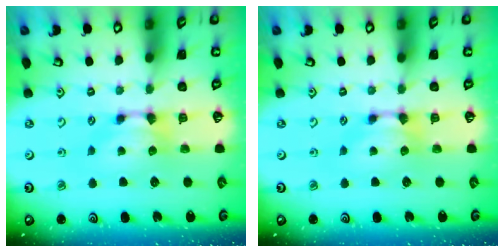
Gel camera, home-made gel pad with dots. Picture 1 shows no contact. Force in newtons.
{"total": 0.0}